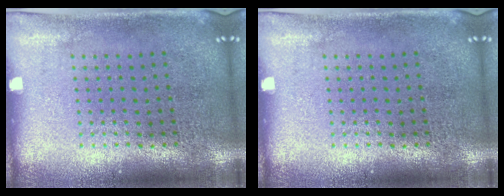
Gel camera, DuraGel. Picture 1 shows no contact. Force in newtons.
{"total": 0.0}